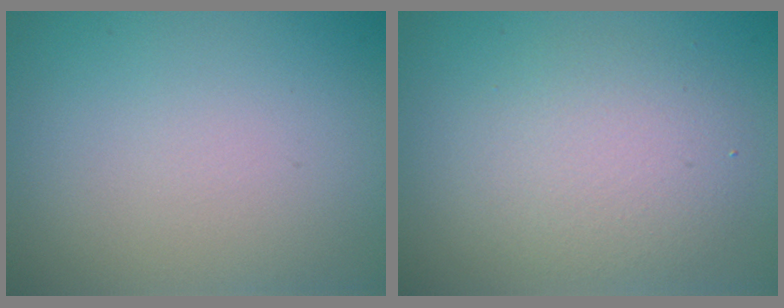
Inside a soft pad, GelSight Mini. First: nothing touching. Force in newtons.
{"total": 3.7, "press": 3.7, "slide": 0.3}